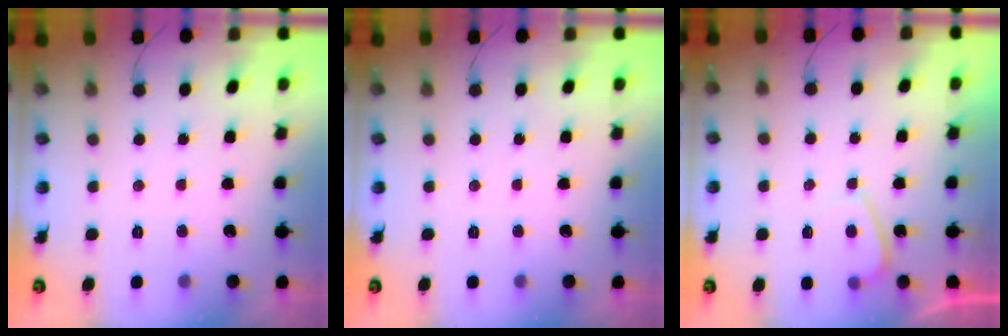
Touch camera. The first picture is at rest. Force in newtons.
{"total": 0.0}
{"total": 1.2, "press": 1.0, "slide": 0.6}